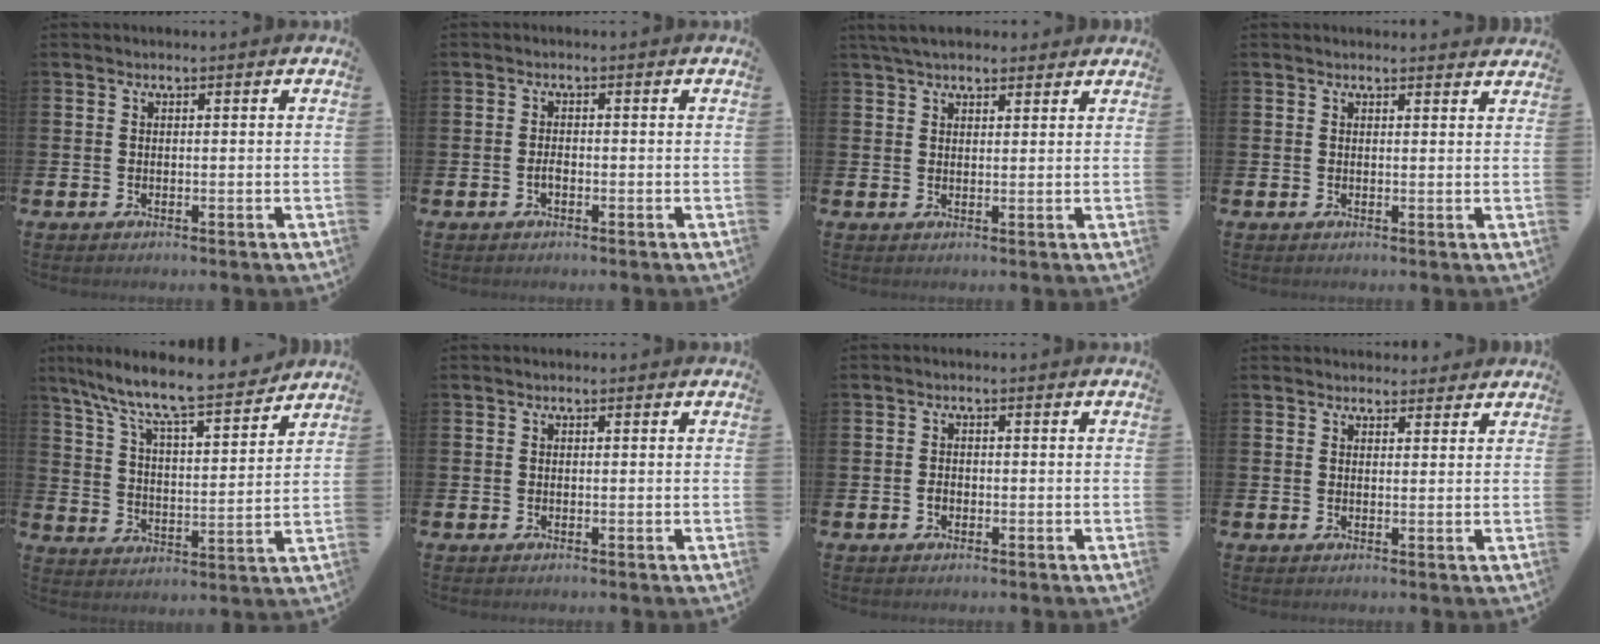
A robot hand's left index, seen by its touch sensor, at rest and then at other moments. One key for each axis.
{"total": 1.3, "fx": -0.6, "fy": 0.6, "fz": 1.0, "tx": -0.014, "ty": -0.002, "tz": -0.013}
{"total": 4.0, "fx": 3.5, "fy": 1.3, "fz": 1.3, "tx": -0.031, "ty": -0.005, "tz": 0.066}
{"total": 1.2, "fx": 1.2, "fy": 0.1, "fz": 0.1, "tx": 0.010, "ty": -0.007, "tz": 0.020}
{"total": 9.4, "fx": 8.7, "fy": 0.9, "fz": 3.5, "tx": -0.098, "ty": -0.068, "tz": 0.144}
{"total": 0.0}
{"total": 1.2, "fx": -0.5, "fy": 0.9, "fz": 0.7, "tx": -0.008, "ty": 0.002, "tz": -0.012}
{"total": 2.2, "fx": 2.1, "fy": 0.6, "fz": -0.1, "tx": 0.008, "ty": -0.009, "tz": 0.036}